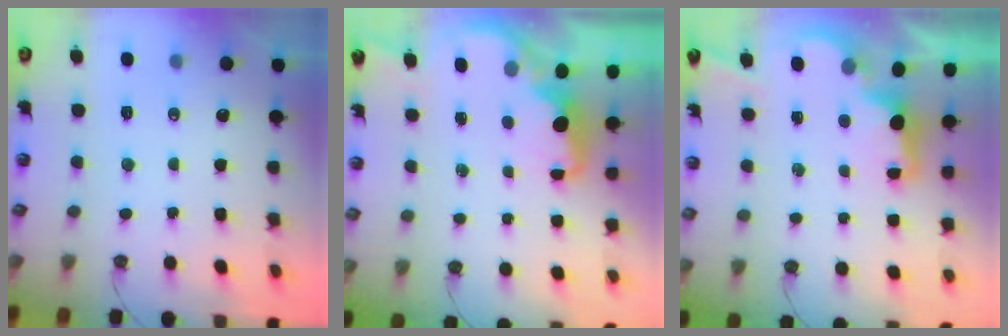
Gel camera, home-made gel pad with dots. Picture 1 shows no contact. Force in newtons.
{"total": 2.4, "press": 2.2, "slide": 0.8}
{"total": 2.7, "press": 2.5, "slide": 0.8}